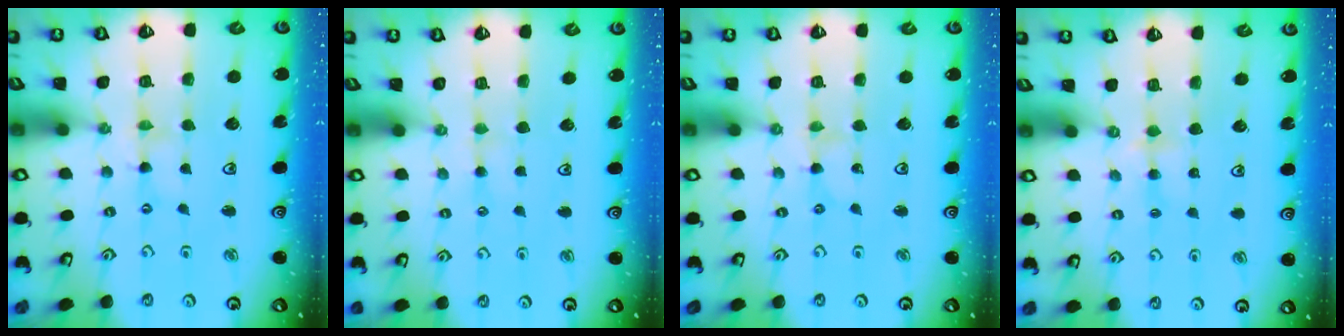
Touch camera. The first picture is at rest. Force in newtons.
{"total": 2.0, "press": 2.0, "slide": 0.4}
{"total": 0.0}
{"total": 2.9, "press": 2.9, "slide": 0.5}